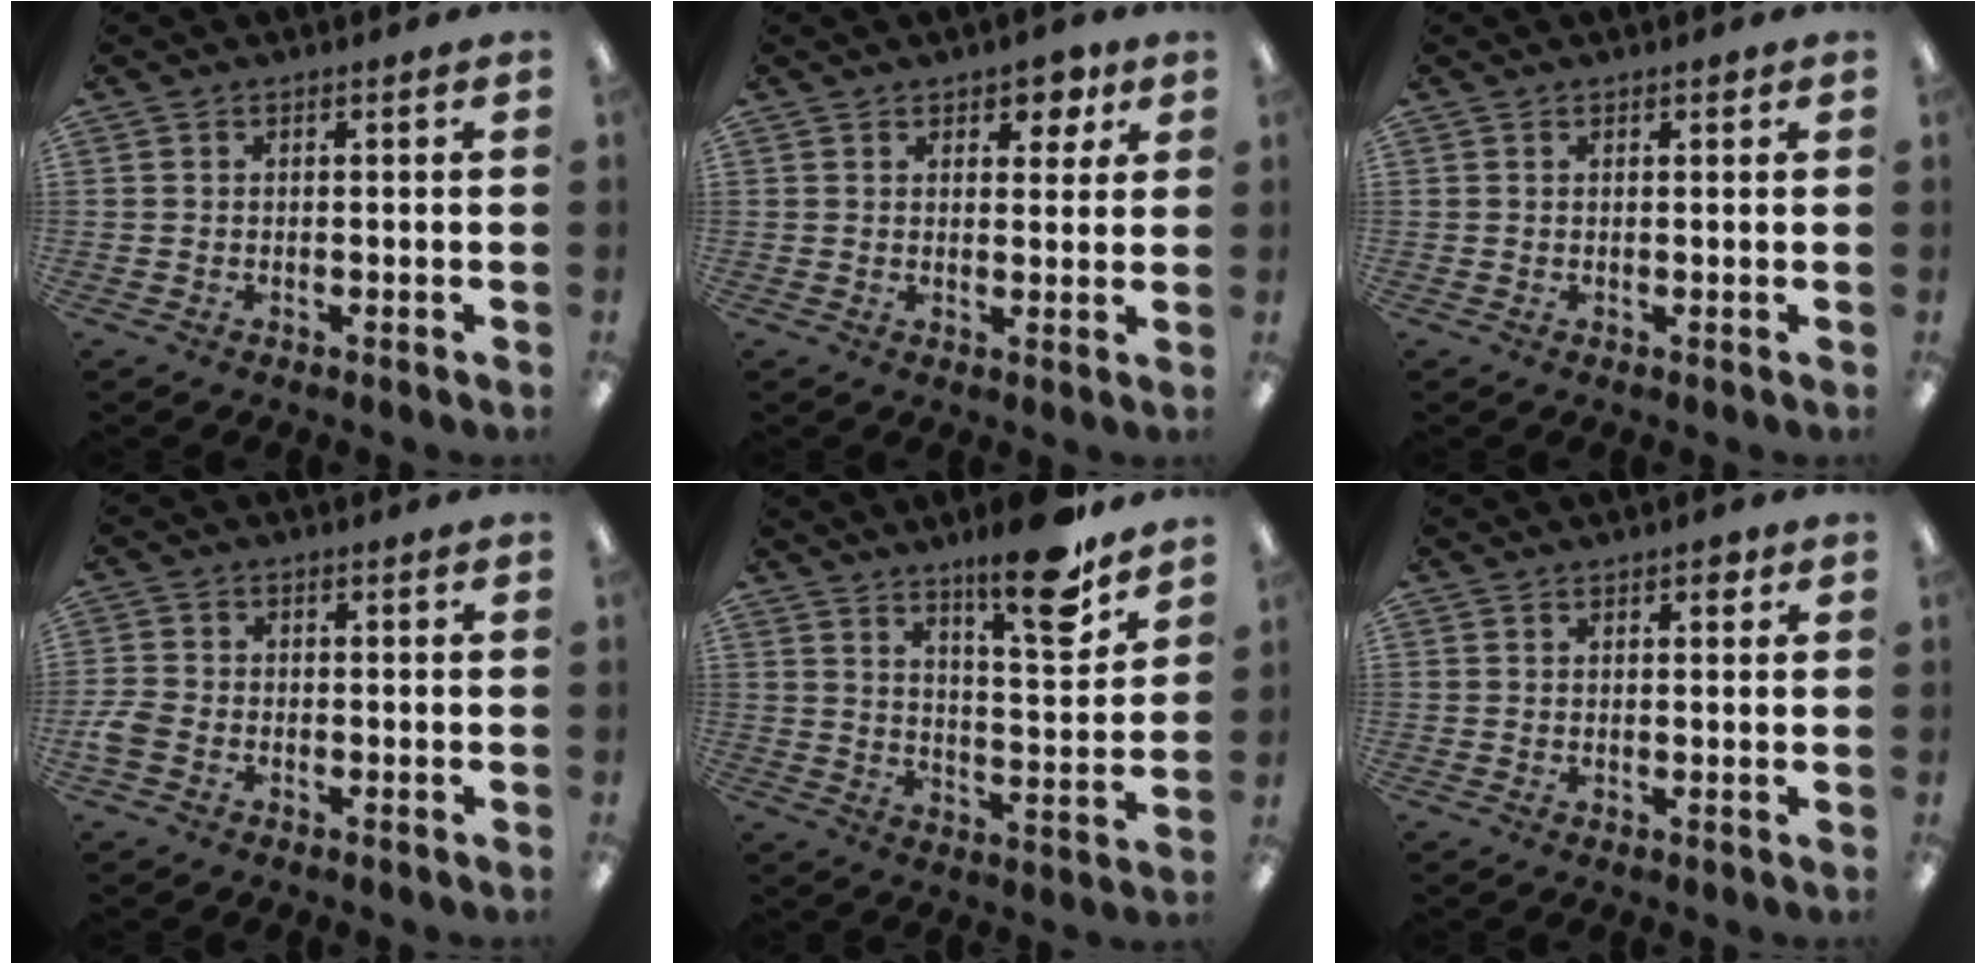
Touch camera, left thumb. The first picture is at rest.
{"total": 4.7, "force": [3.2, 2.6, 2.4], "torque": [-0.014, -0.013, 0.049]}
{"total": 0.8, "force": [0.6, 0.3, 0.4], "torque": [0.000, -0.003, 0.010]}
{"total": 3.7, "force": [-1.5, 2.6, 2.2], "torque": [-0.046, 0.005, -0.028]}
{"total": 15.2, "force": [11.6, 3.2, 9.3], "torque": [-0.132, -0.081, 0.187]}
{"total": 2.0, "force": [1.3, 1.0, 1.2], "torque": [-0.009, -0.004, 0.019]}